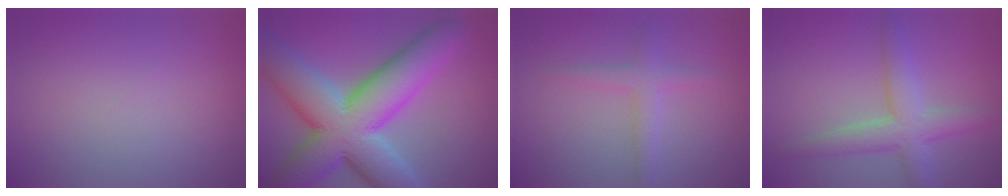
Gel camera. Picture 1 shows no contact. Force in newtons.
{"total": 14.3, "press": 14.3, "slide": 0.8}
{"total": 2.2, "press": 2.2, "slide": 0.0}
{"total": 4.4, "press": 4.4, "slide": 0.3}